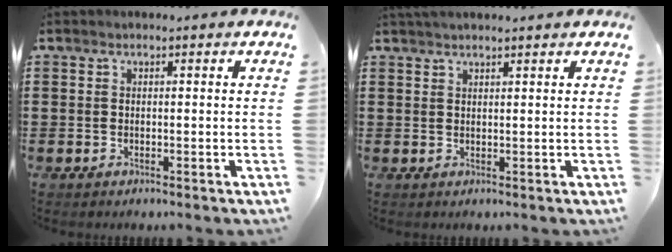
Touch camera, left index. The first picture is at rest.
{"total": 1.7, "force": [1.6, 0.1, 0.7], "torque": [-0.015, 0.001, 0.030]}